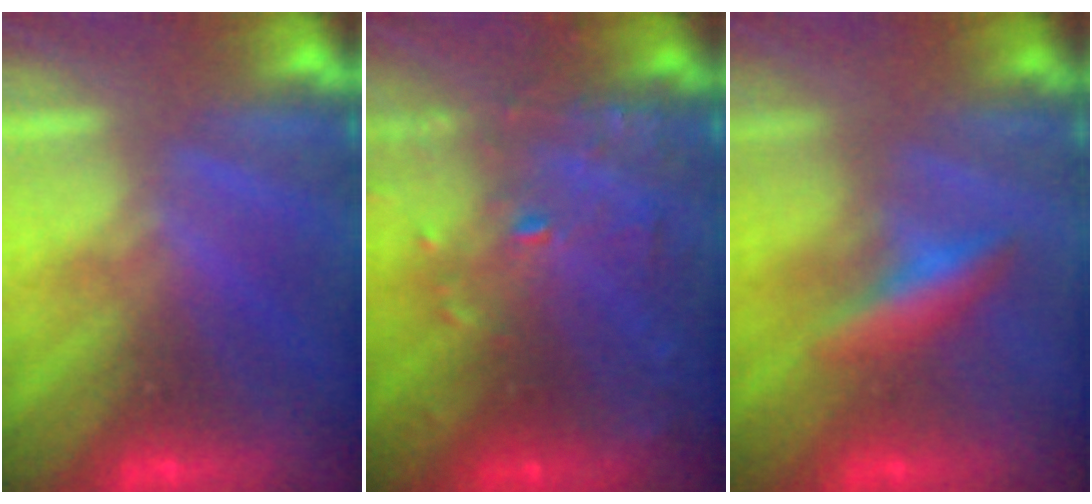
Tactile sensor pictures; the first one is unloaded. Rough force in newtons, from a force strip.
{"total": 7.3}
{"total": 2.5}